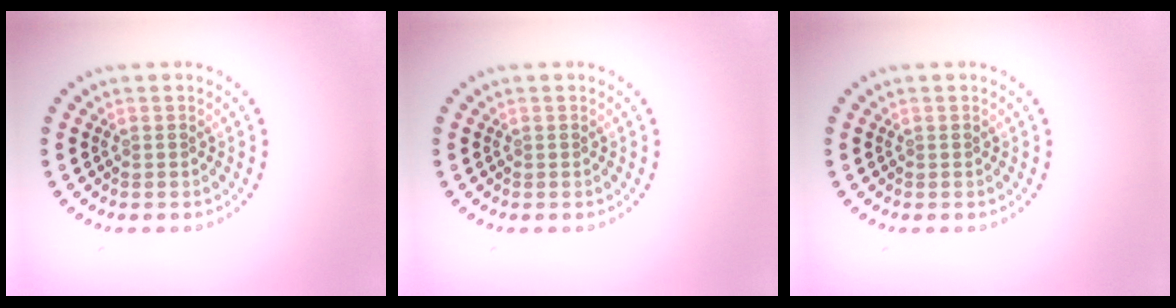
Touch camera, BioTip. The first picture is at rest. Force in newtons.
{"total": 0.0}
{"total": 0.0}